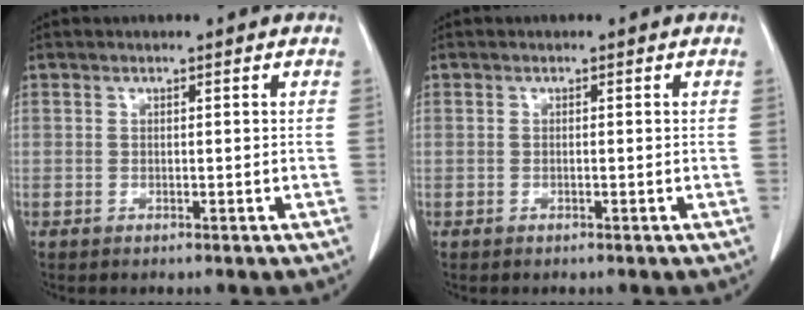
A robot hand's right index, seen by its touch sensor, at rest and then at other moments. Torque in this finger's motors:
{"motor_torque": [-0.05, 0.01, -0.01, 0.01]}